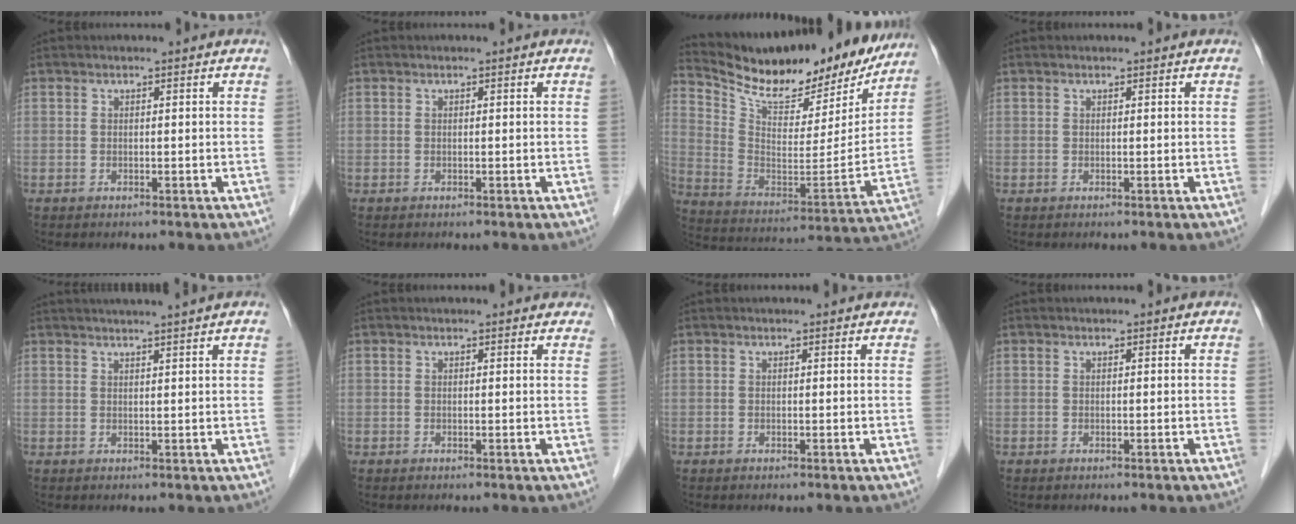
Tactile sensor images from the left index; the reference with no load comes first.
{"total": 0.0}
{"total": 22.6, "force": [20.4, 6.1, 7.6], "torque": [-0.136, -0.031, 0.310]}
{"total": 0.0}
{"total": 6.5, "force": [5.7, -1.2, 3.0], "torque": [-0.036, 0.019, 0.070]}
{"total": 4.9, "force": [4.5, 1.5, 1.4], "torque": [-0.010, 0.017, 0.040]}
{"total": 3.1, "force": [2.9, 0.7, 0.7], "torque": [-0.013, 0.017, 0.027]}
{"total": 0.0}